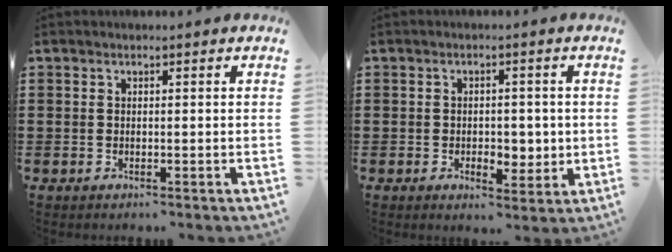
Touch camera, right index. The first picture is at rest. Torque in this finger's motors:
{"motor_torque": [0.22, 0.22, 0.23, 0.03]}